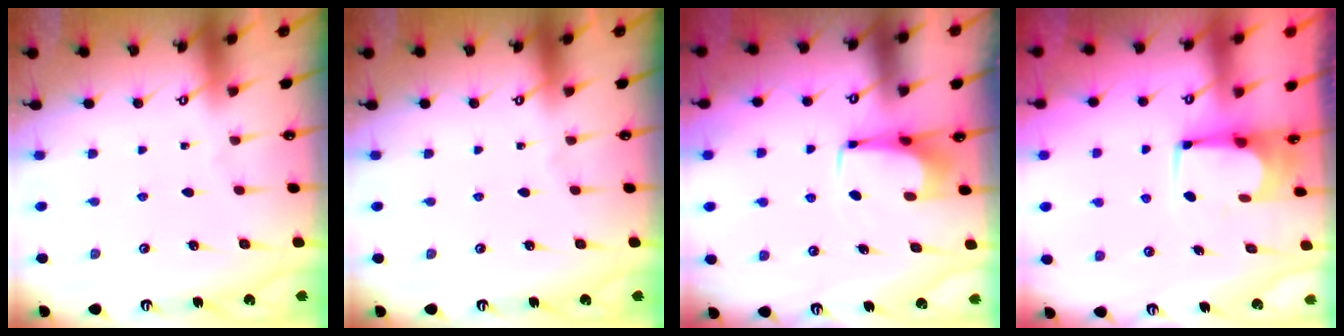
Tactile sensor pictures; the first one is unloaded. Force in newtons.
{"total": 0.0}
{"total": 4.0, "press": 4.0, "slide": 0.3}
{"total": 2.9, "press": 2.9, "slide": 0.2}